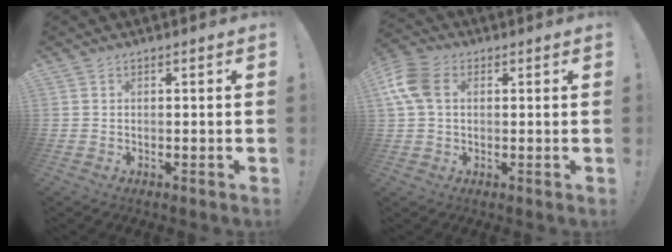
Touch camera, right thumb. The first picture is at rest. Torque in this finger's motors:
{"motor_torque": [1.02, 1.02, 0.15, 0.02, 0.07]}